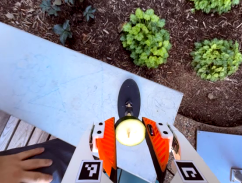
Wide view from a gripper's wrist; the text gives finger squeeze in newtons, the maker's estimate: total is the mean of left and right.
{"total": 8.9, "left": 8.3, "right": 9.4}